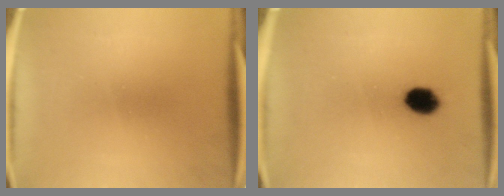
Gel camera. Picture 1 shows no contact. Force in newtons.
{"total": 6.6}